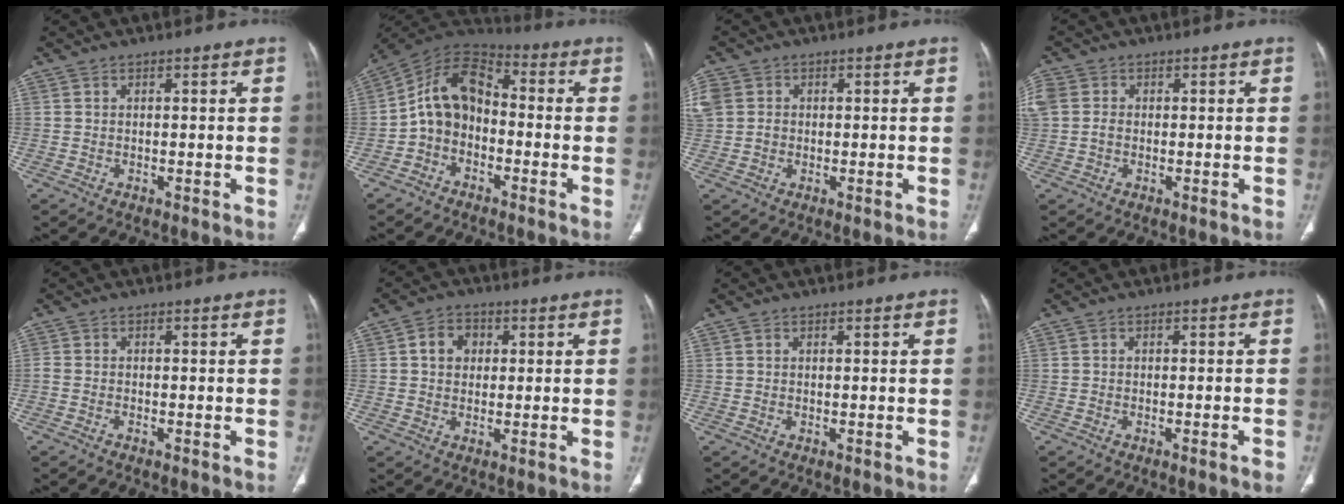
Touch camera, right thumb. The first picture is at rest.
{"total": 10.9, "force": [-2.2, 7.9, 7.1], "torque": [-0.110, 0.053, -0.056]}
{"total": 8.2, "force": [1.0, 7.2, 3.8], "torque": [-0.120, 0.023, 0.027]}
{"total": 6.3, "force": [0.2, 5.1, 3.7], "torque": [-0.111, 0.012, 0.006]}
{"total": 0.8, "force": [-0.7, 0.1, 0.5], "torque": [-0.015, 0.001, -0.018]}
{"total": 5.0, "force": [1.0, 4.1, 2.7], "torque": [-0.021, 0.008, 0.012]}
{"total": 0.0}
{"total": 1.8, "force": [-1.0, 0.0, 1.5], "torque": [-0.023, -0.003, -0.016]}